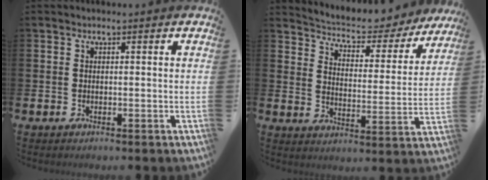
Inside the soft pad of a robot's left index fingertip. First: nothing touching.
{"total": 5.1, "force": [4.8, 1.4, 0.8], "torque": [-0.048, -0.040, 0.077]}